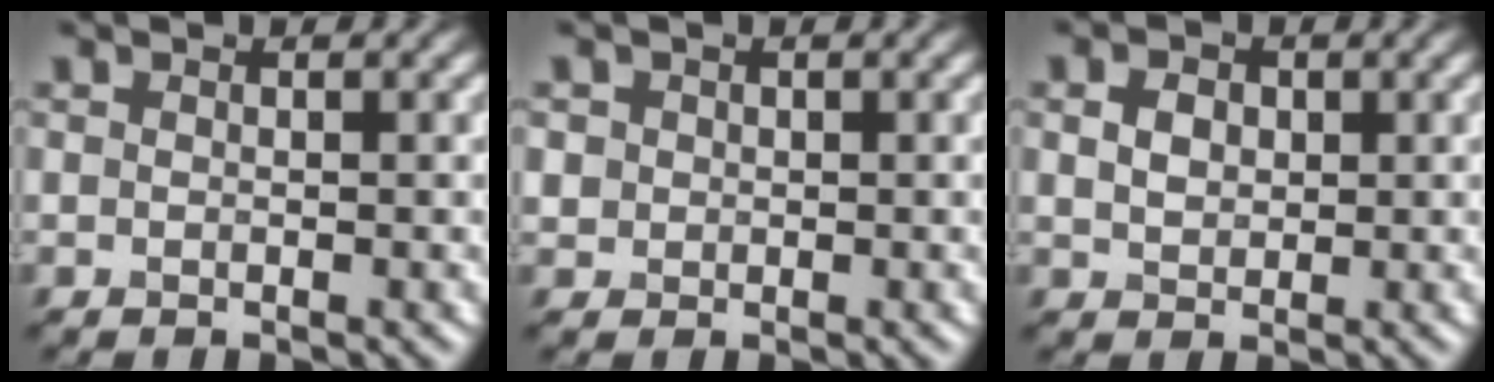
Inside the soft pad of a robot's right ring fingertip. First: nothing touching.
{"total": 1.2, "force": [0.2, 1.2, 0.2], "torque": [0.003, -0.002, 0.006]}
{"total": 2.2, "force": [0.5, 1.7, 1.3], "torque": [-0.026, 0.001, 0.009]}